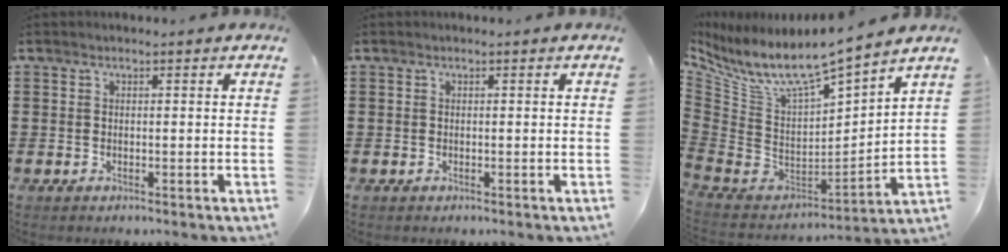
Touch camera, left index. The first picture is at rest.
{"total": 0.0}
{"total": 8.1, "force": [6.4, 1.6, 4.6], "torque": [-0.117, -0.063, 0.107]}